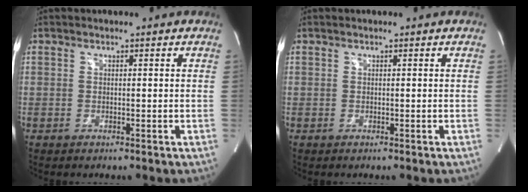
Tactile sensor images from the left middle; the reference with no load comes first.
{"total": 0.0}